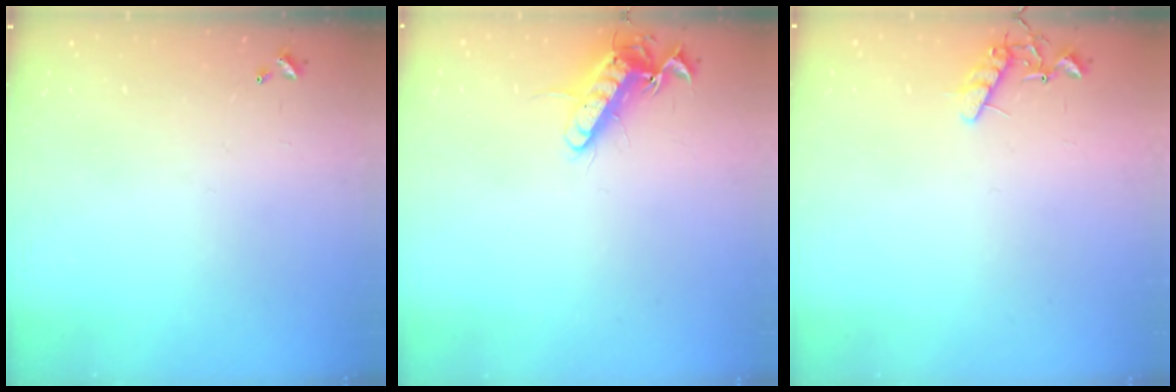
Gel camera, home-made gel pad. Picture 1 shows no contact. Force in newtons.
{"total": 12.2, "press": 12.1, "slide": 1.1}
{"total": 8.2, "press": 8.1, "slide": 0.3}